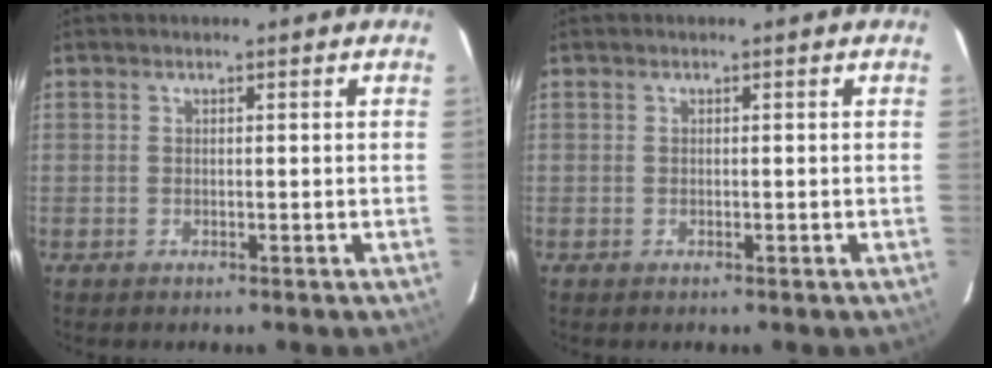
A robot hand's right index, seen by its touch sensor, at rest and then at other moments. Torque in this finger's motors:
{"motor_torque": [-0.01, -0.04, 0.03, 0.01]}